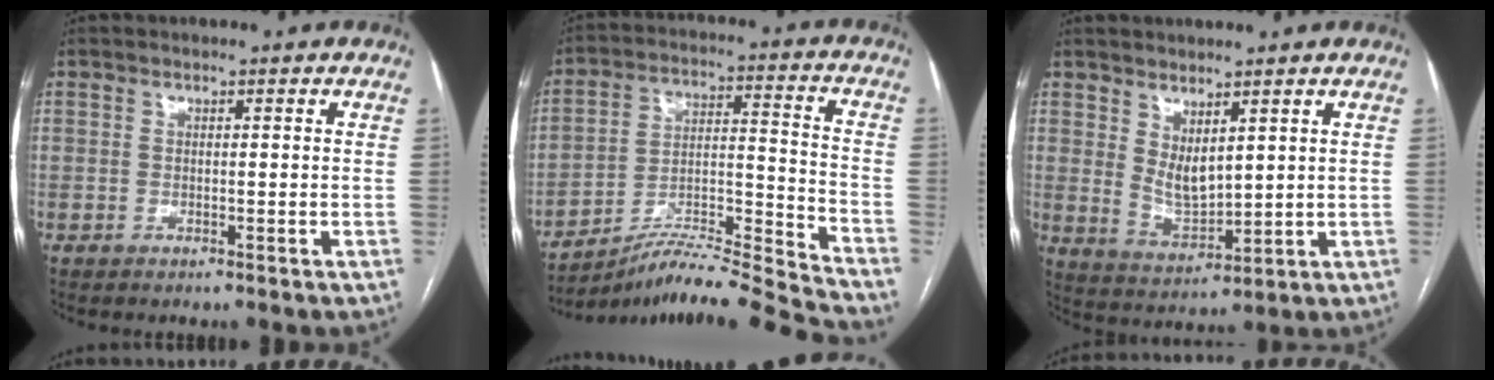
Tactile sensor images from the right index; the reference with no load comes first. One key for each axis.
{"total": 17.1, "fx": -16.0, "fy": -3.2, "fz": 5.4, "tx": -0.091, "ty": 0.013, "tz": -0.272}
{"total": 5.3, "fx": 2.5, "fy": 2.2, "fz": 4.1, "tx": -0.085, "ty": -0.011, "tz": 0.064}